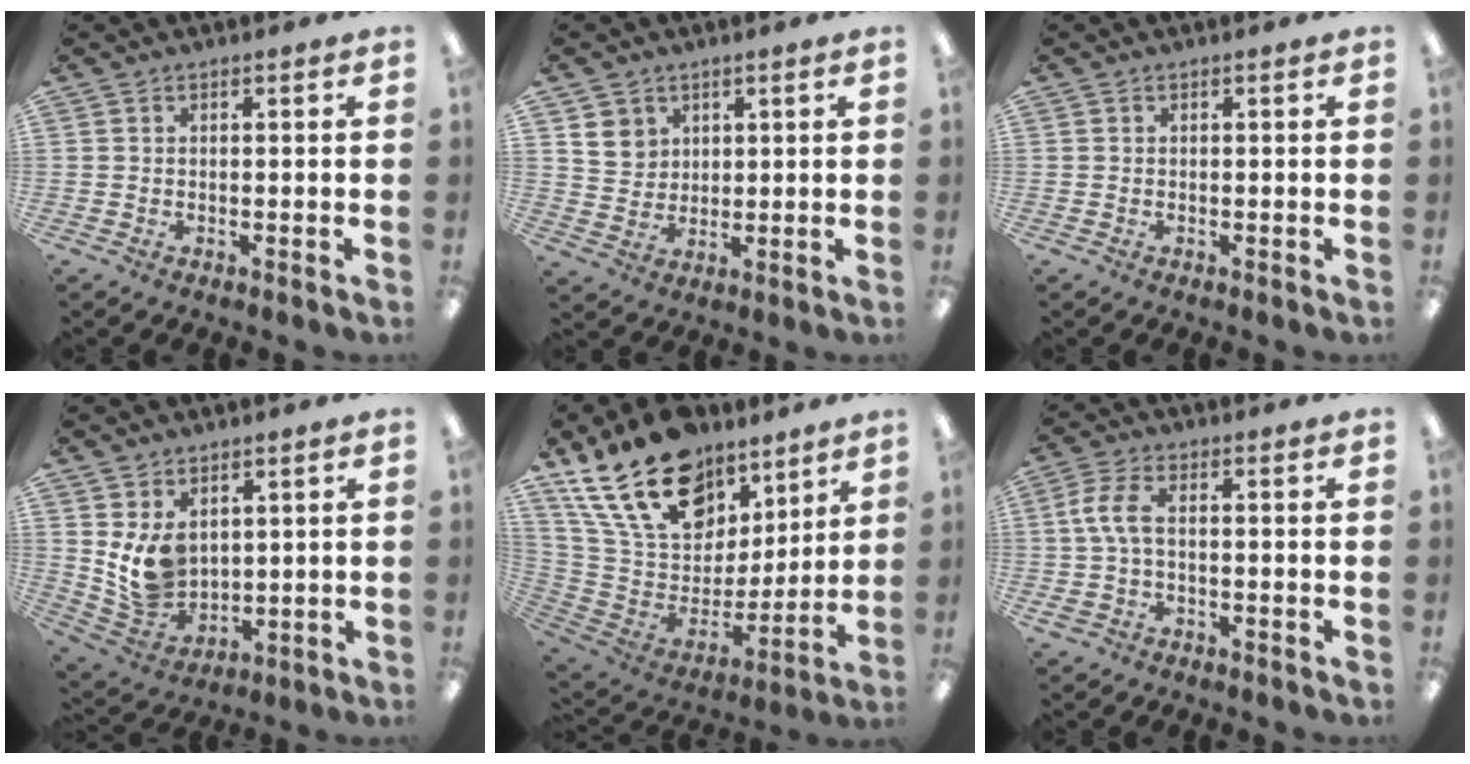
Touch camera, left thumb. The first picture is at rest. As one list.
[{"total": 6.1, "force": [3.3, 5.1, 0.7], "torque": [-0.006, -0.013, 0.059]}, {"total": 0.0}, {"total": 9.2, "force": [3.5, 6.7, 5.4], "torque": [-0.117, -0.015, 0.072]}, {"total": 24.1, "force": [15.1, 14.5, 11.9], "torque": [-0.214, -0.079, 0.286]}, {"total": 7.2, "force": [0.0, 3.8, 6.1], "torque": [-0.143, 0.002, -0.006]}]